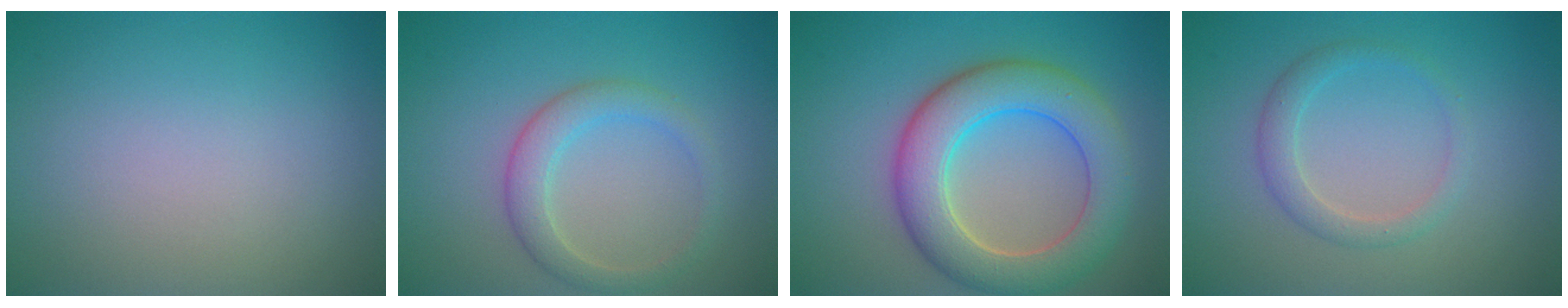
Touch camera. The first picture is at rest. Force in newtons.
{"total": 3.0, "press": 3.0, "slide": 0.1}
{"total": 7.6, "press": 7.6, "slide": 0.4}
{"total": 2.0, "press": 2.0, "slide": 0.1}